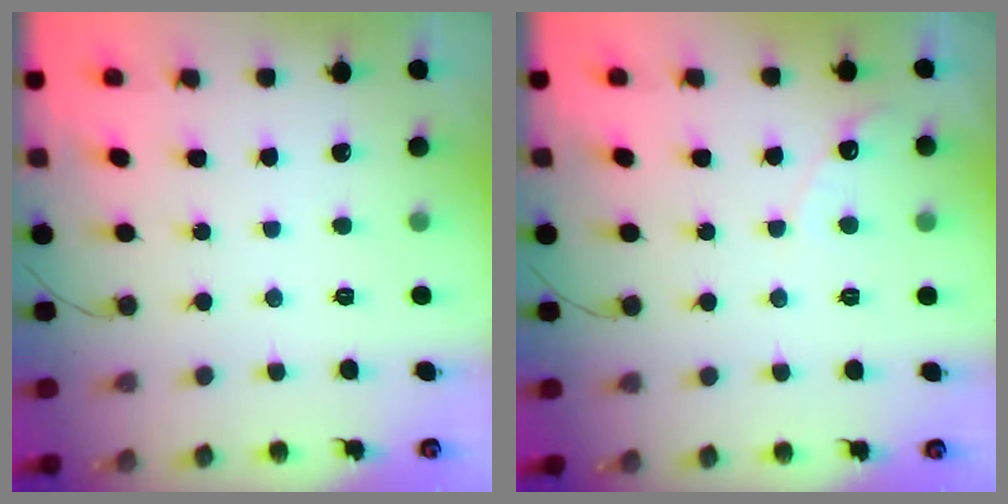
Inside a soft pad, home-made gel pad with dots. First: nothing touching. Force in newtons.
{"total": 4.5, "press": 4.5, "slide": 0.3}